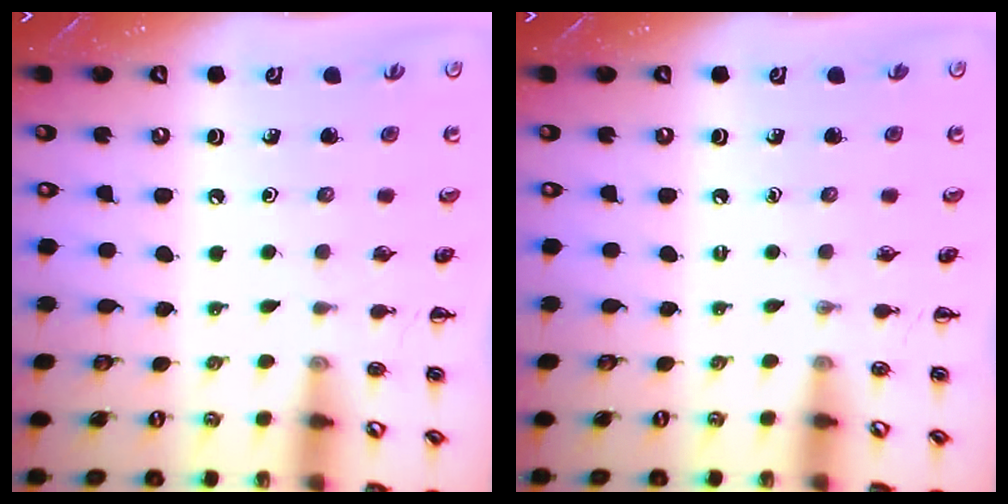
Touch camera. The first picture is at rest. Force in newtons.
{"total": 0.0}